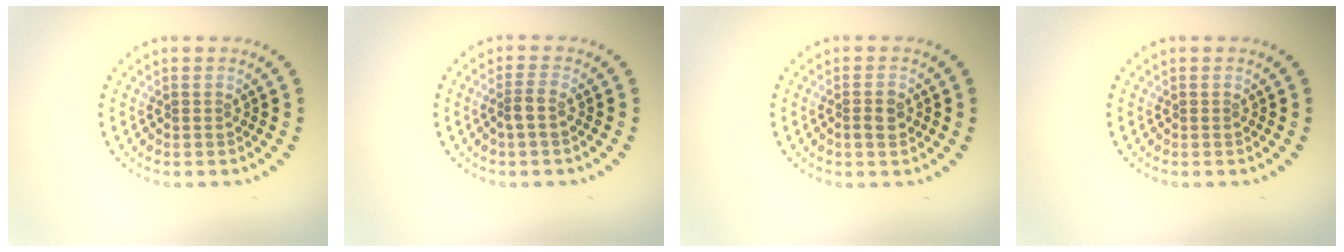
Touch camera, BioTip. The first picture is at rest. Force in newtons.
{"total": 1.4, "press": 1.1, "slide": 0.9}
{"total": 1.7, "press": 1.6, "slide": 0.6}
{"total": 0.0}